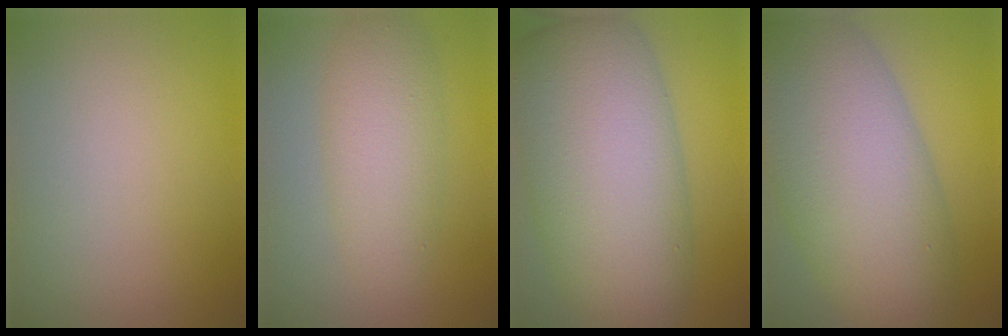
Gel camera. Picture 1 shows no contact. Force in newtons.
{"total": 4.4, "press": 4.4, "slide": 0.1}
{"total": 12.8, "press": 12.8, "slide": 0.6}
{"total": 12.6, "press": 12.6, "slide": 0.4}